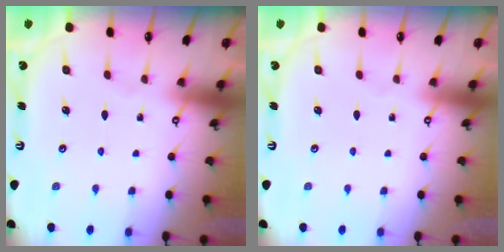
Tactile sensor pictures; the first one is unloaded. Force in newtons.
{"total": 0.0}